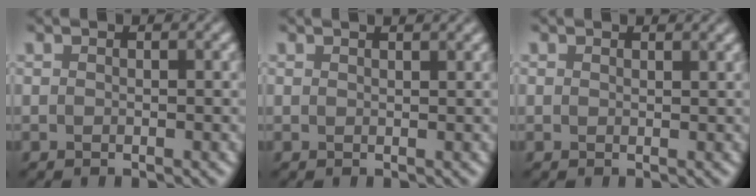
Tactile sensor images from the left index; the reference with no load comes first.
{"total": 1.4, "force": [1.2, 0.4, 0.7], "torque": [-0.006, -0.001, 0.010]}
{"total": 0.8, "force": [0.7, 0.2, 0.2], "torque": [-0.002, -0.002, 0.011]}